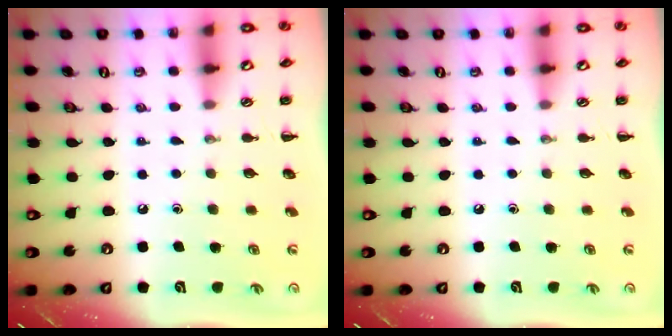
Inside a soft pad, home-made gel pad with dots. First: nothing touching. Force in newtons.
{"total": 0.0}